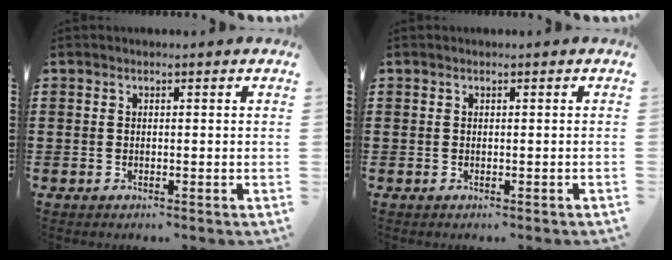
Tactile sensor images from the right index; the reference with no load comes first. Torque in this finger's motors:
{"motor_torque": [-0.47, -0.11, -0.47, -0.10]}